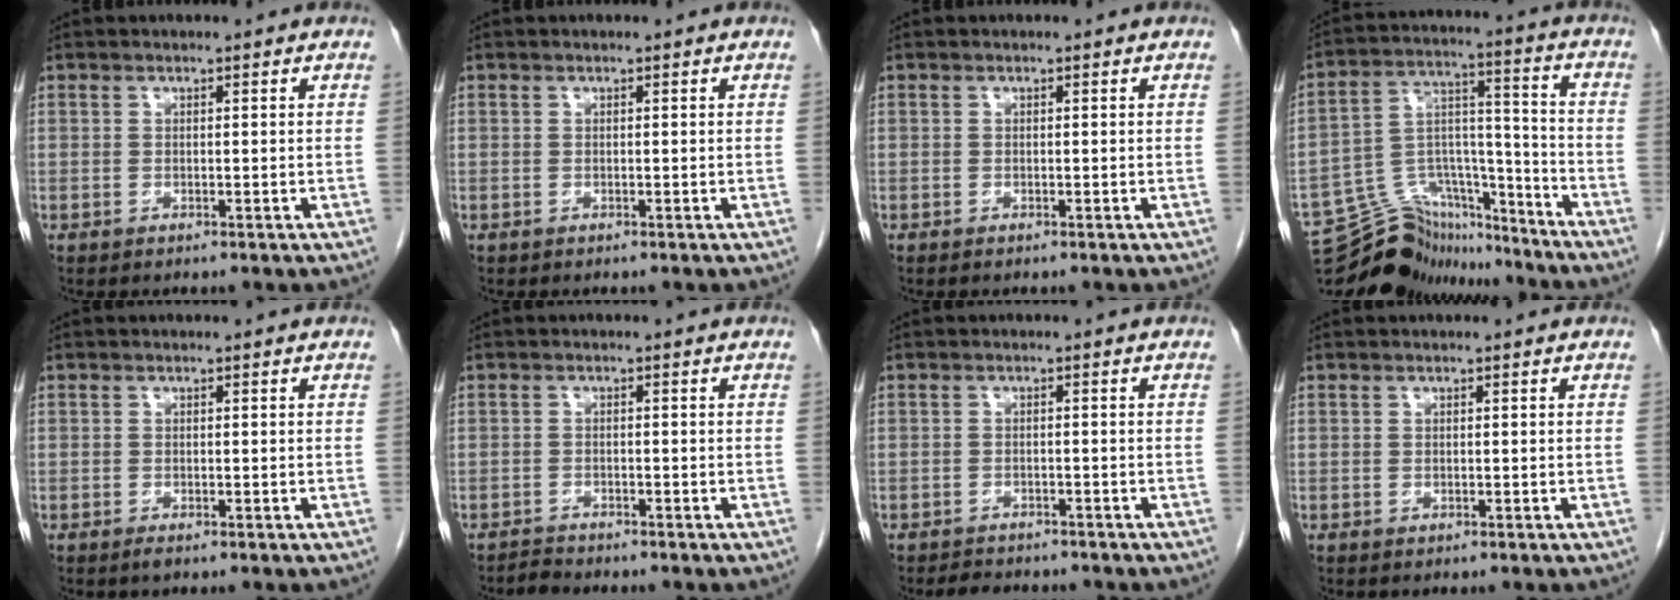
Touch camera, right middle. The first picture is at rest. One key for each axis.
{"total": 0.0}
{"total": 0.0}
{"total": 15.0, "fx": -14.1, "fy": 4.3, "fz": 2.3, "tx": -0.041, "ty": 0.051, "tz": -0.237}
{"total": 0.6, "fx": -0.5, "fy": 0.2, "fz": 0.4, "tx": -0.007, "ty": -0.001, "tz": -0.006}
{"total": 1.5, "fx": -1.5, "fy": 0.0, "fz": -0.3, "tx": 0.002, "ty": -0.008, "tz": -0.026}
{"total": 4.6, "fx": -4.2, "fy": 1.5, "fz": 1.3, "tx": -0.023, "ty": -0.005, "tz": -0.058}
{"total": 0.0}